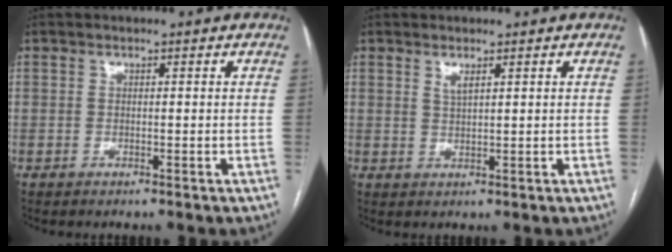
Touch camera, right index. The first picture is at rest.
{"total": 1.5, "force": [1.0, 0.2, 1.2], "torque": [-0.026, -0.004, 0.022]}